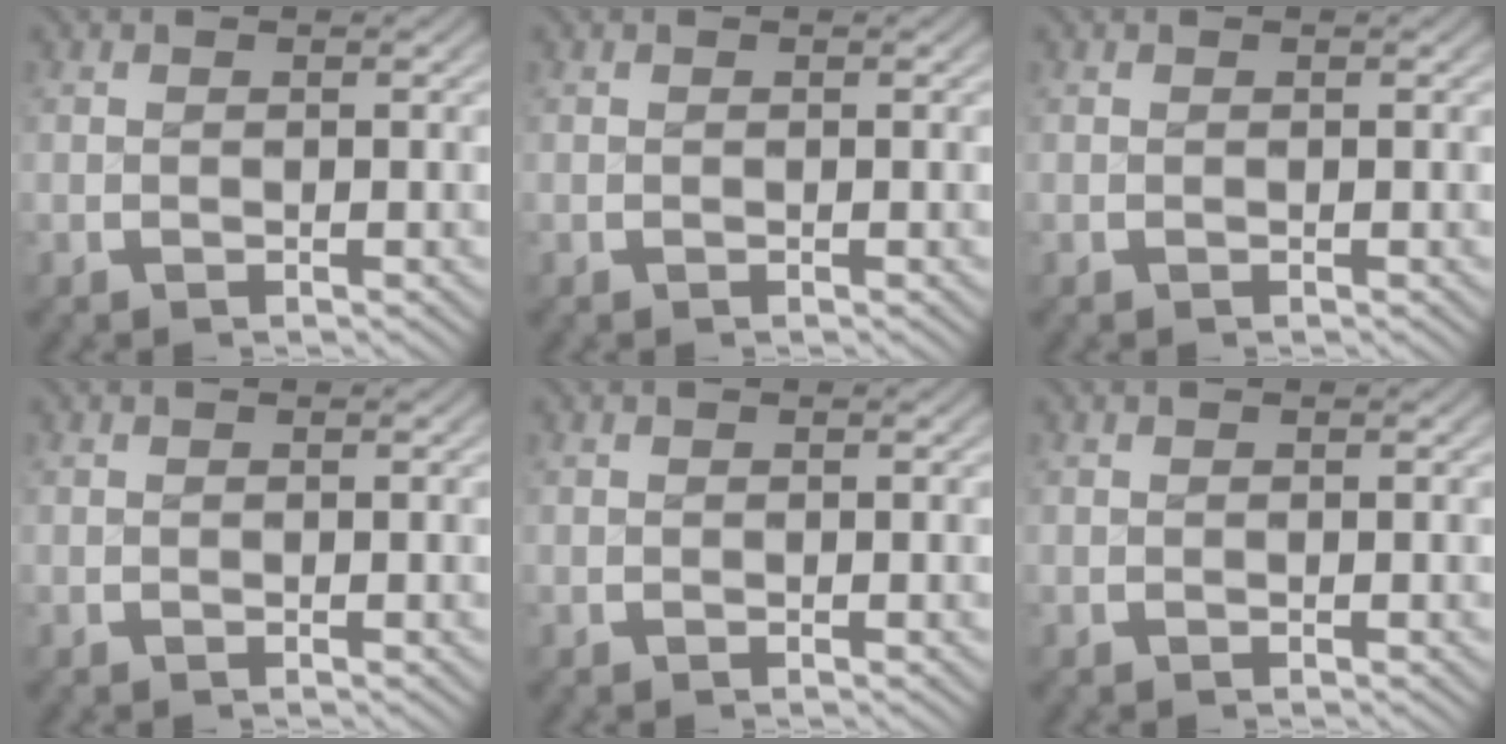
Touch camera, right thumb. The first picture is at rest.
{"total": 0.0}
{"total": 0.0}
{"total": 0.0}
{"total": 0.0}
{"total": 0.0}